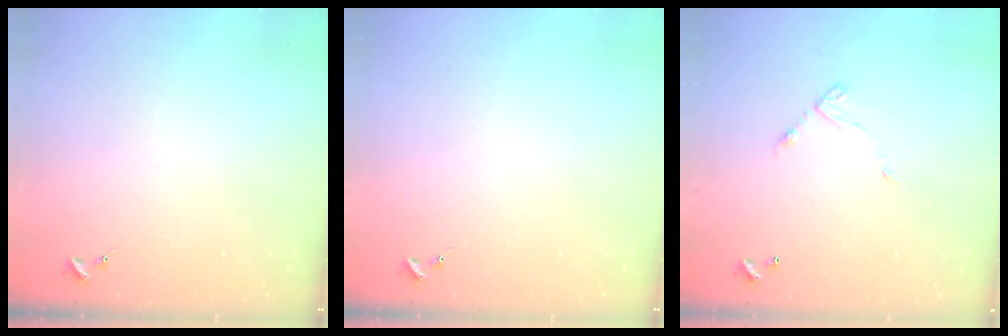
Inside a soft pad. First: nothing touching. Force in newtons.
{"total": 0.0}
{"total": 5.5, "press": 5.5, "slide": 0.3}